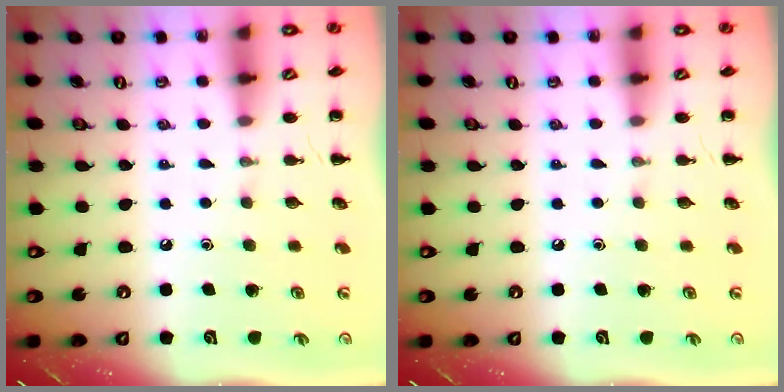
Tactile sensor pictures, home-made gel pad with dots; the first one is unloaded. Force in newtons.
{"total": 0.0}